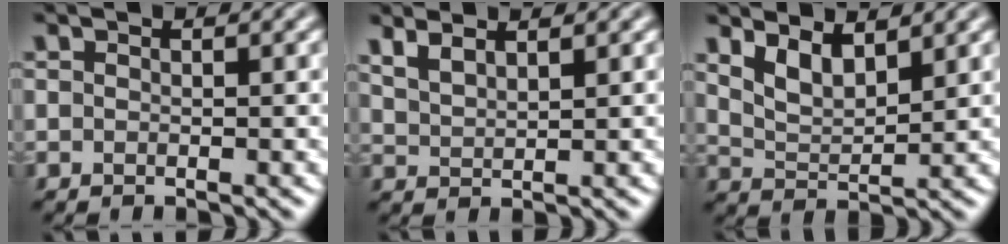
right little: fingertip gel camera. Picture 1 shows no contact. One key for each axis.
{"total": 2.1, "fx": 1.7, "fy": 0.6, "fz": 1.2, "tx": -0.020, "ty": 0.002, "tz": 0.035}
{"total": 3.1, "fx": 2.1, "fy": 1.2, "fz": 2.0, "tx": -0.046, "ty": -0.010, "tz": 0.044}